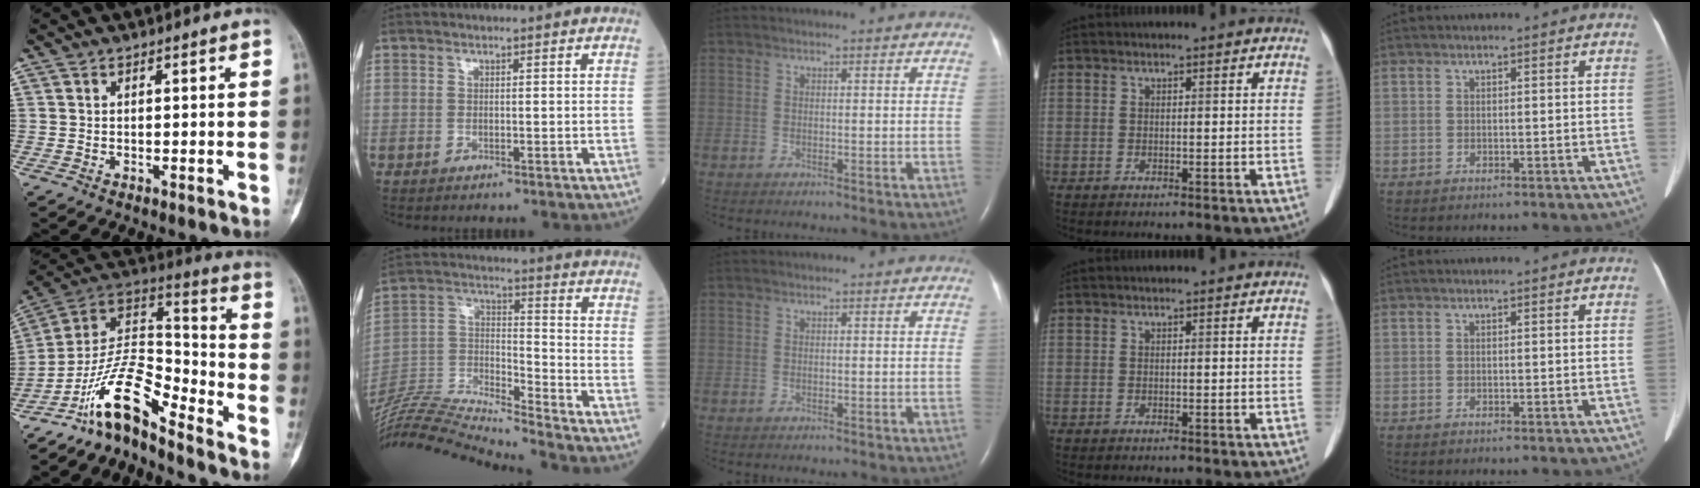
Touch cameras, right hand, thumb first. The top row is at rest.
{"thumb": {"total": 14.2, "force": [-10.6, 4.2, 8.6], "torque": [-0.149, 0.109, -0.200]}, "index": {"total": 19.7, "force": [-18.7, -1.4, 6.0], "torque": [-0.121, 0.007, -0.337]}}